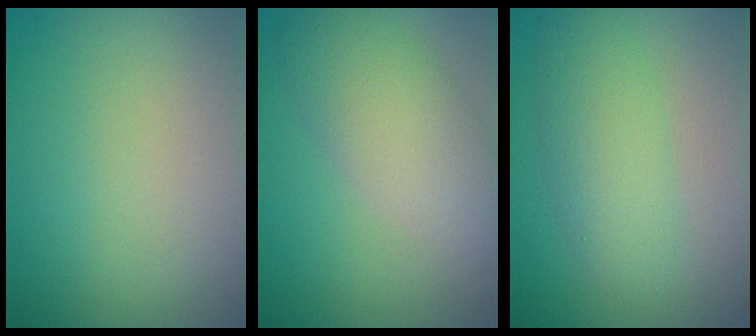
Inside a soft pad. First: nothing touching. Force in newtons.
{"total": 5.0, "press": 5.0, "slide": 0.4}
{"total": 3.6, "press": 3.6, "slide": 0.1}